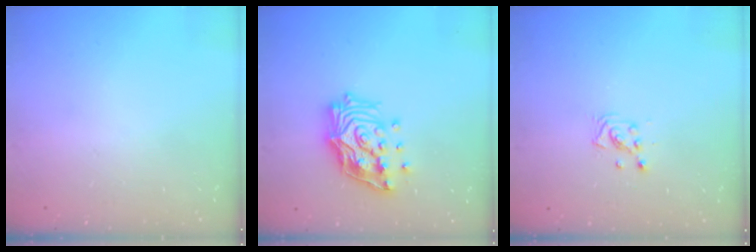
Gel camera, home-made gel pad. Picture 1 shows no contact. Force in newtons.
{"total": 17.7, "press": 17.6, "slide": 2.0}
{"total": 3.0, "press": 3.0, "slide": 0.5}